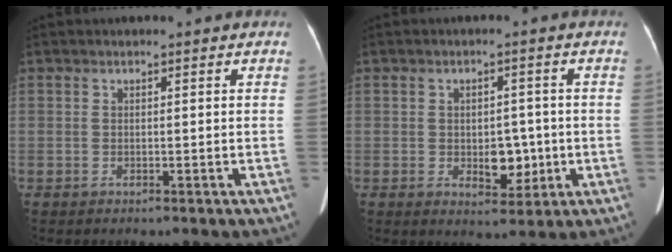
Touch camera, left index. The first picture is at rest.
{"total": 4.9, "force": [-1.0, 3.1, 3.7], "torque": [-0.051, 0.002, -0.004]}